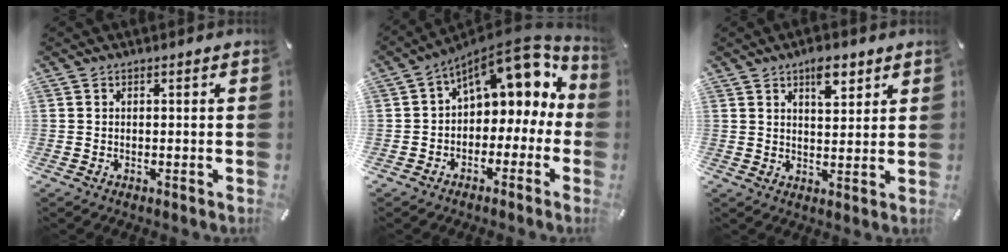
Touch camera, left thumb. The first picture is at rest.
{"total": 11.8, "force": [6.9, 6.7, 6.8], "torque": [-0.098, -0.055, 0.120]}
{"total": 6.1, "force": [3.9, 3.0, 3.6], "torque": [-0.040, -0.018, 0.063]}